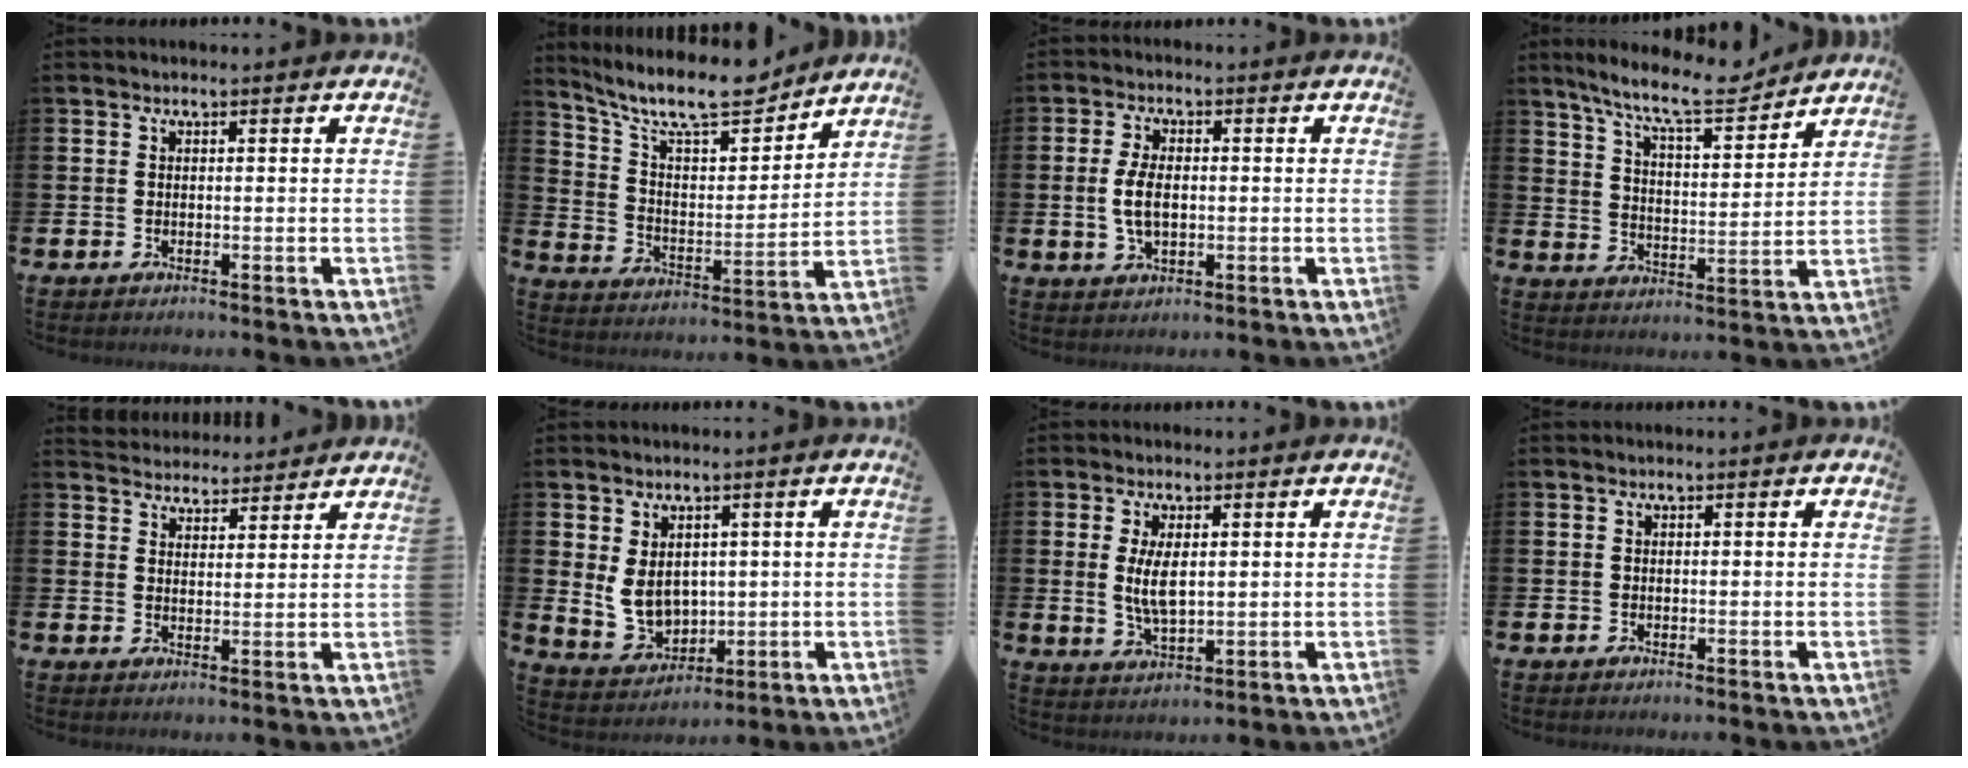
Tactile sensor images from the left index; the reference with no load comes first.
{"total": 11.6, "force": [10.3, 2.8, 4.7], "torque": [-0.113, -0.067, 0.179]}
{"total": 4.7, "force": [0.1, 2.5, 3.9], "torque": [-0.069, 0.000, -0.003]}
{"total": 10.4, "force": [9.3, 1.7, 4.4], "torque": [-0.098, -0.053, 0.161]}
{"total": 4.2, "force": [4.1, 0.9, -0.5], "torque": [0.004, -0.027, 0.073]}
{"total": 5.4, "force": [1.2, 4.2, 3.2], "torque": [-0.055, -0.006, 0.019]}
{"total": 5.0, "force": [1.2, 2.0, 4.4], "torque": [-0.073, -0.002, 0.017]}
{"total": 0.0}